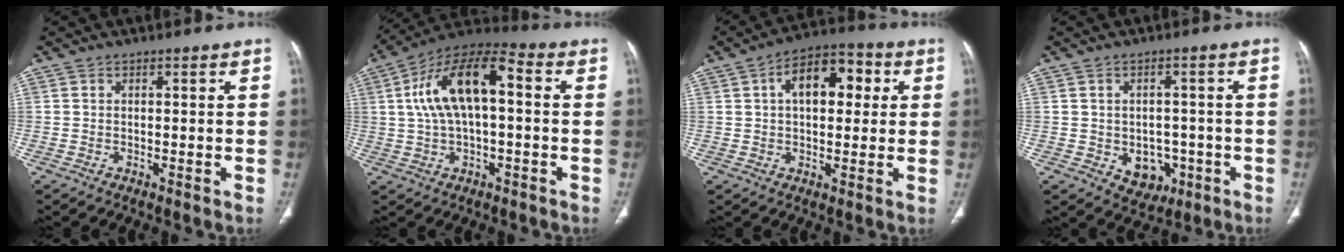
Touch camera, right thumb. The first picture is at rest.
{"total": 15.2, "force": [1.9, 7.0, 13.3], "torque": [-0.245, 0.043, 0.028]}
{"total": 11.9, "force": [2.9, 6.8, 9.3], "torque": [-0.114, 0.023, 0.038]}
{"total": 6.5, "force": [-2.0, 5.1, 3.4], "torque": [-0.016, 0.013, -0.015]}